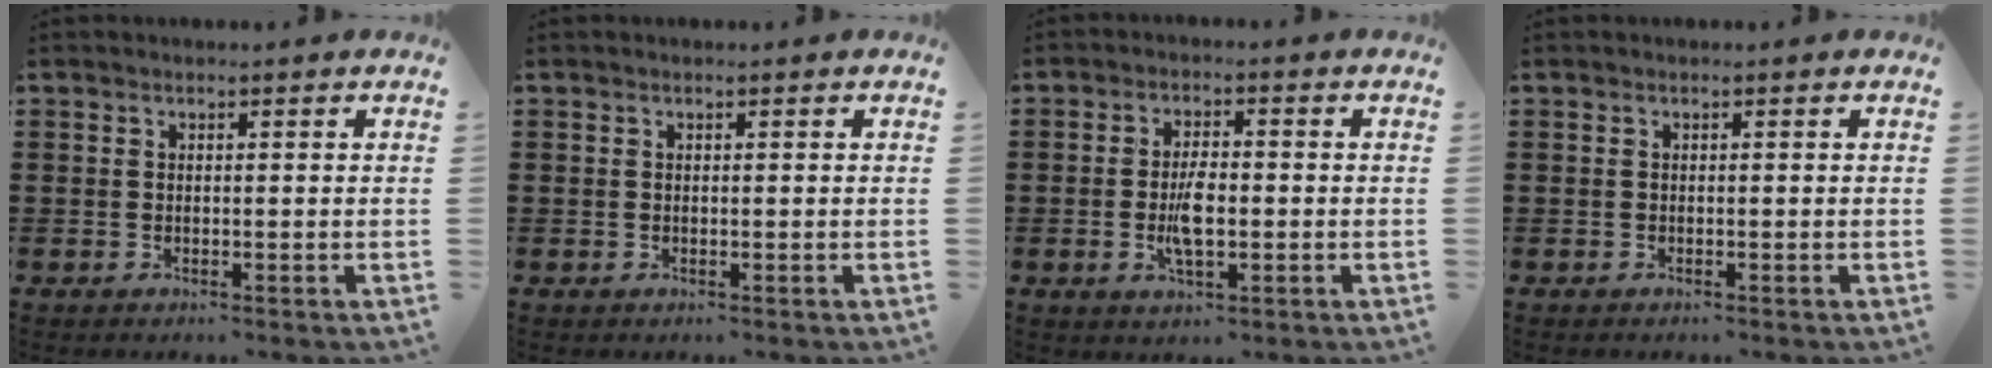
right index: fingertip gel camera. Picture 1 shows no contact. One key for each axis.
{"total": 0.0}
{"total": 5.0, "fx": -0.9, "fy": 1.9, "fz": 4.6, "tx": -0.094, "ty": -0.001, "tz": -0.019}
{"total": 0.0}